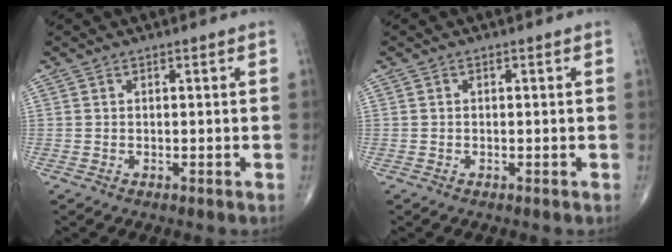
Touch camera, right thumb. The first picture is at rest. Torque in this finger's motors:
{"motor_torque": [-0.13, 0.06, -0.14, 0.00, -0.03]}